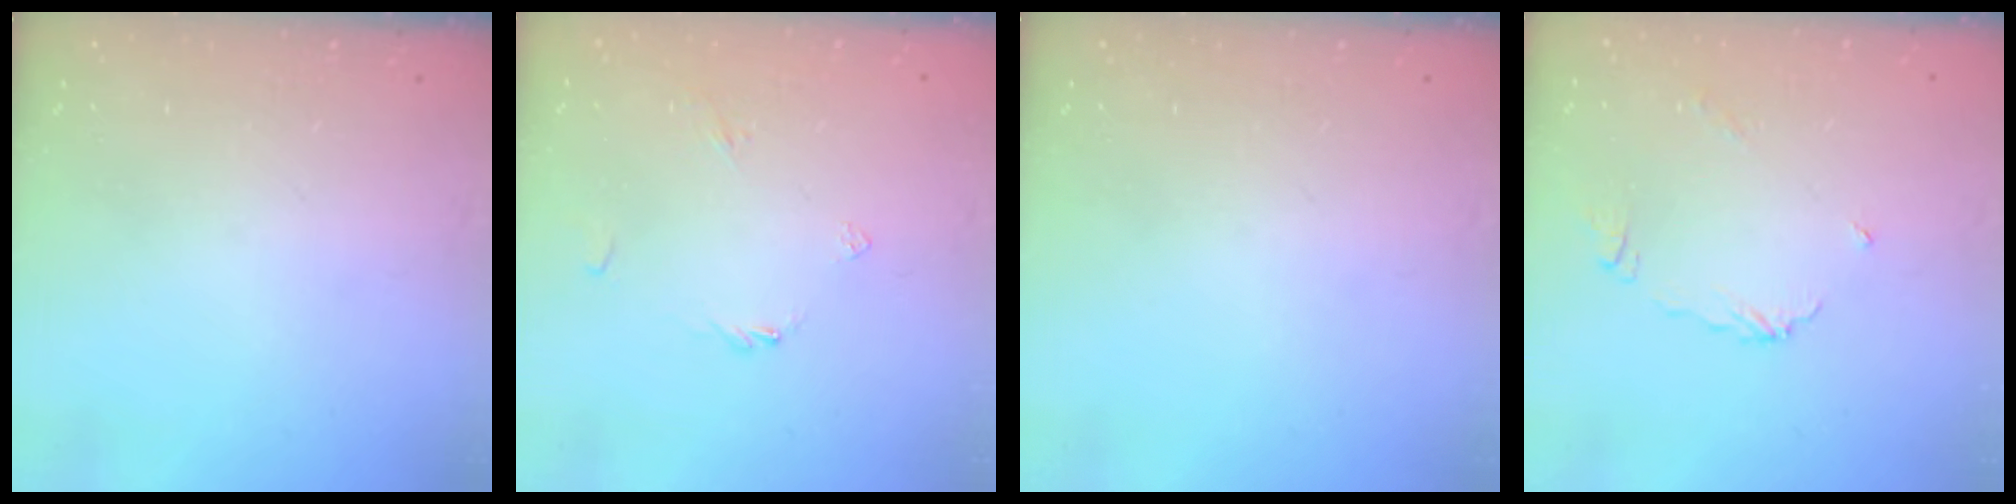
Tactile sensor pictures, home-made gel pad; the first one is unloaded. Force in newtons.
{"total": 2.4, "press": 2.4, "slide": 0.5}
{"total": 0.0}
{"total": 6.5, "press": 6.5, "slide": 0.7}